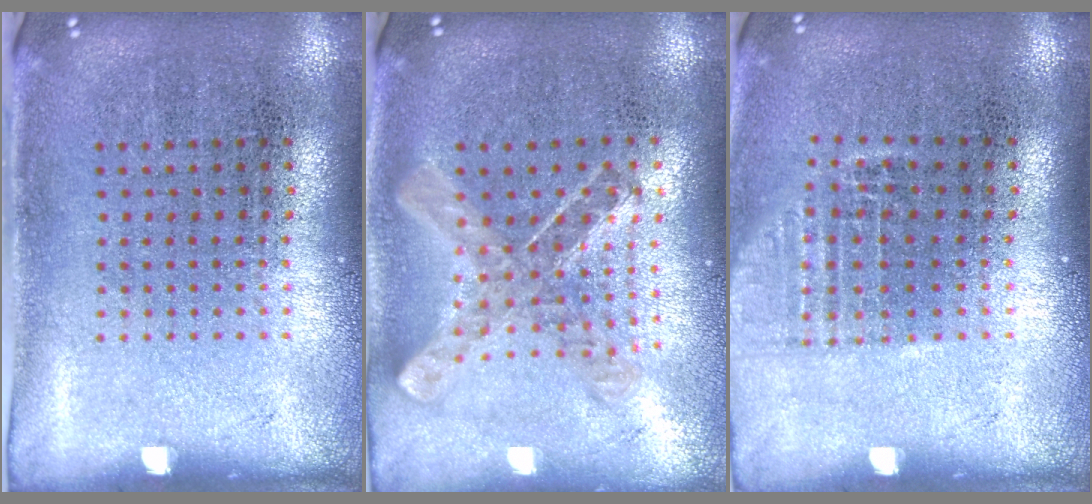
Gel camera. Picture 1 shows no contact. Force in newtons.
{"total": 0.9, "press": 0.9, "slide": 0.1}
{"total": 1.1, "press": 1.0, "slide": 0.5}